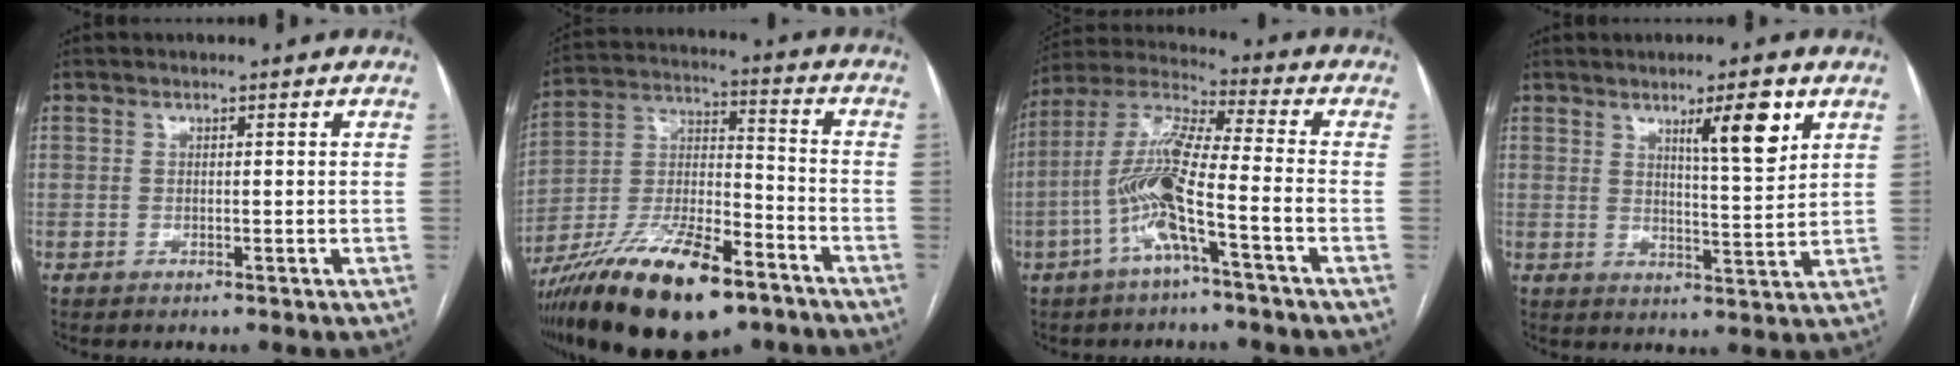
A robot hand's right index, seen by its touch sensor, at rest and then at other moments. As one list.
[{"total": 21.8, "force": [-14.7, 6.1, 14.9], "torque": [-0.277, -0.010, -0.256]}, {"total": 12.0, "force": [-4.3, 0.4, 11.2], "torque": [-0.232, 0.015, -0.089]}, {"total": 7.4, "force": [4.0, 0.8, 6.1], "torque": [-0.096, -0.007, 0.063]}]